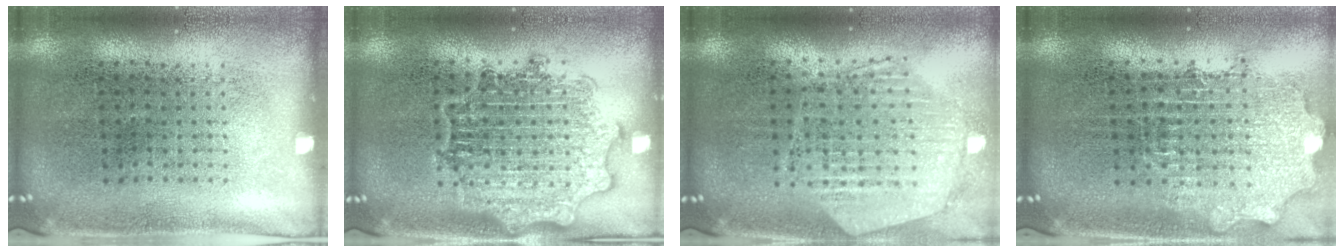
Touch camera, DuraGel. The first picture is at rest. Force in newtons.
{"total": 2.4, "press": 2.4, "slide": 0.3}
{"total": 1.3, "press": 1.2, "slide": 0.4}
{"total": 1.9, "press": 1.5, "slide": 1.1}